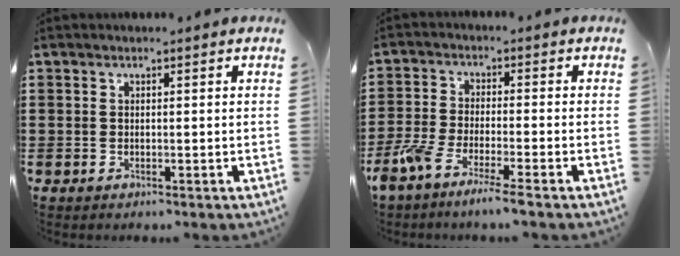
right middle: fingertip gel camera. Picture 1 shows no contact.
{"total": 5.2, "force": [-4.2, -0.1, 3.0], "torque": [-0.077, -0.019, -0.085]}